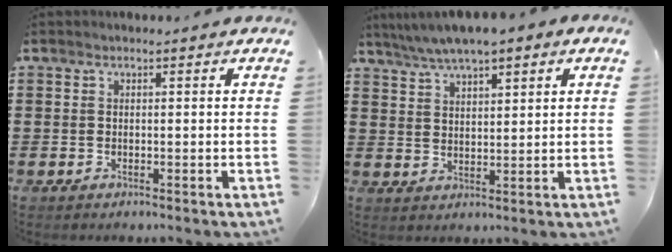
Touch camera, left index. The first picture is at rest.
{"total": 3.7, "force": [3.2, 0.6, 1.9], "torque": [-0.045, -0.005, 0.055]}